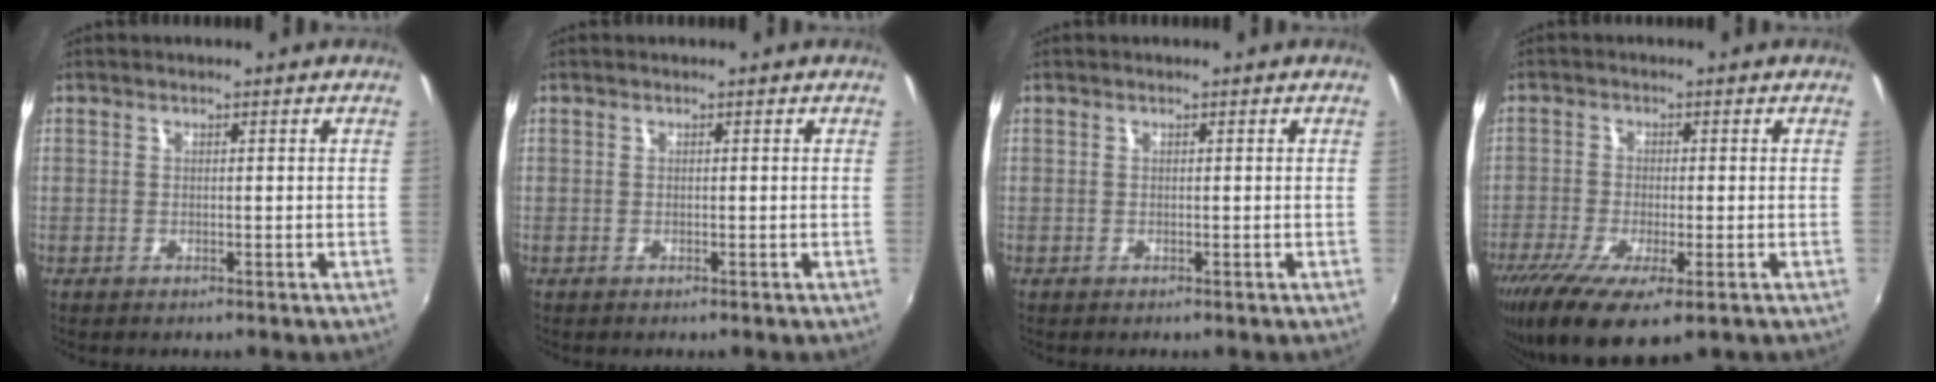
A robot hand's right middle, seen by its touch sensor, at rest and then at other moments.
{"total": 0.0}
{"total": 0.0}
{"total": 11.4, "force": [-6.6, 3.1, 8.8], "torque": [-0.185, -0.044, -0.113]}